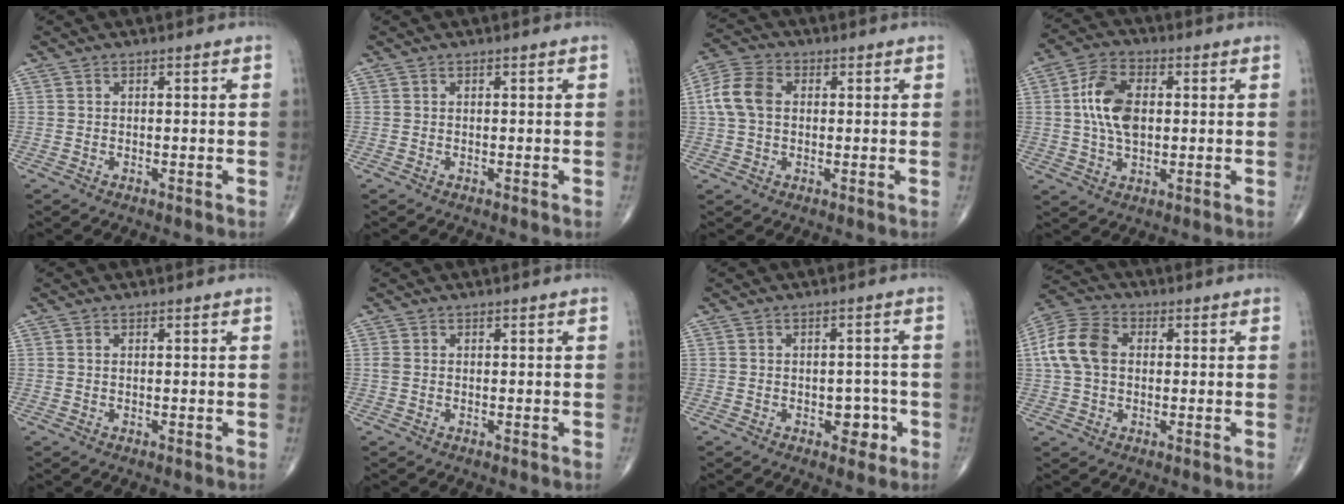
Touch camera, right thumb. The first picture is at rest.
{"total": 0.0}
{"total": 7.9, "force": [0.9, 5.6, 5.5], "torque": [-0.119, 0.020, 0.012]}
{"total": 10.3, "force": [1.0, 6.0, 8.3], "torque": [-0.155, 0.008, 0.018]}
{"total": 0.0}
{"total": 0.8, "force": [0.0, 0.6, 0.6], "torque": [-0.018, 0.003, 0.001]}
{"total": 4.0, "force": [-1.5, 2.7, 2.6], "torque": [-0.008, 0.011, -0.018]}
{"total": 10.3, "force": [1.1, 7.2, 7.2], "torque": [-0.147, 0.026, 0.015]}